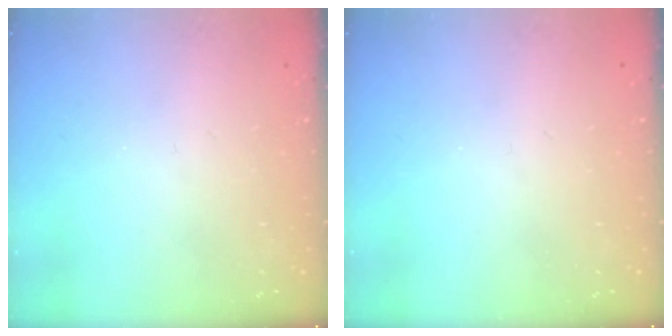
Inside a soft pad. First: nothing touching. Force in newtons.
{"total": 0.0}